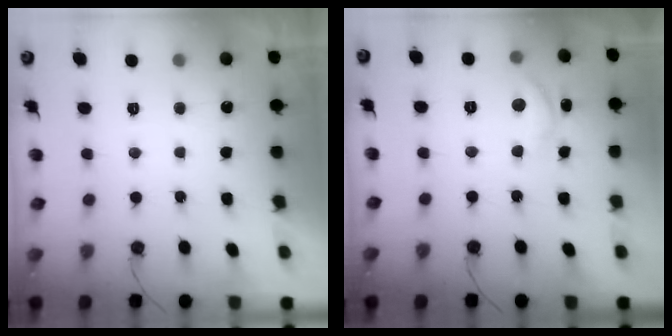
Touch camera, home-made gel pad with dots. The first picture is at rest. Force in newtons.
{"total": 9.0, "press": 9.0, "slide": 0.6}